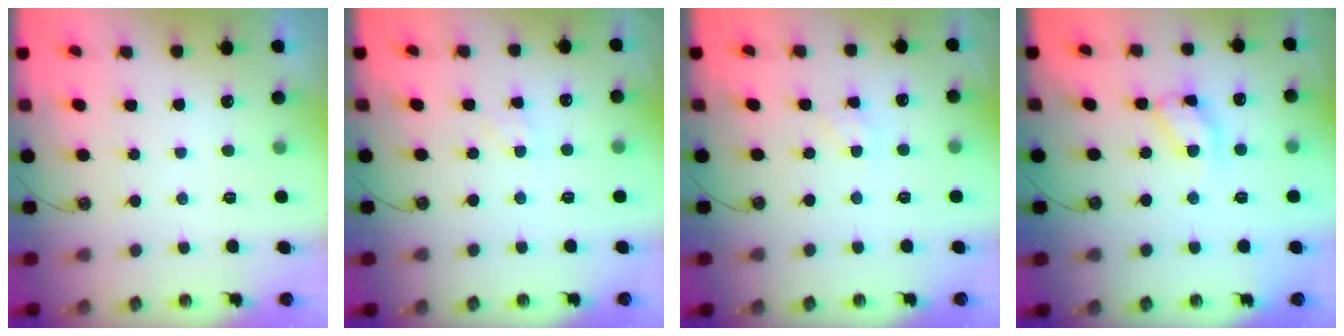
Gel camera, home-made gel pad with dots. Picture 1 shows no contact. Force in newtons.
{"total": 2.4, "press": 2.4, "slide": 0.4}
{"total": 1.8, "press": 1.8, "slide": 0.2}
{"total": 13.3, "press": 13.3, "slide": 1.0}